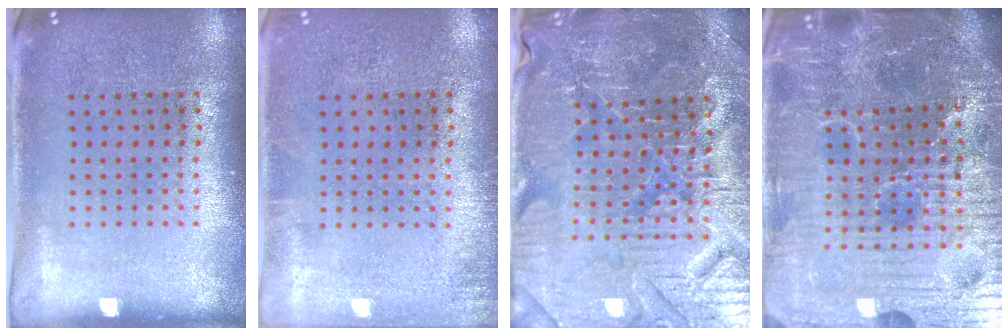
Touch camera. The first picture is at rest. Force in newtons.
{"total": 0.9, "press": 0.9, "slide": 0.2}
{"total": 4.3, "press": 4.2, "slide": 0.8}
{"total": 7.0, "press": 6.3, "slide": 3.1}